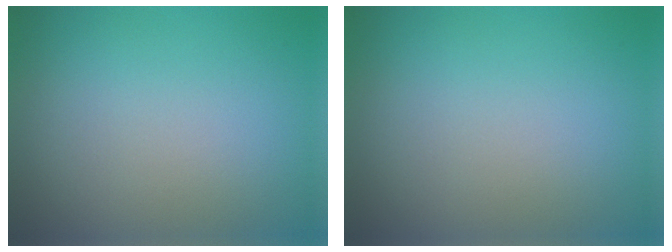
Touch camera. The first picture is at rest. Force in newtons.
{"total": 0.0}